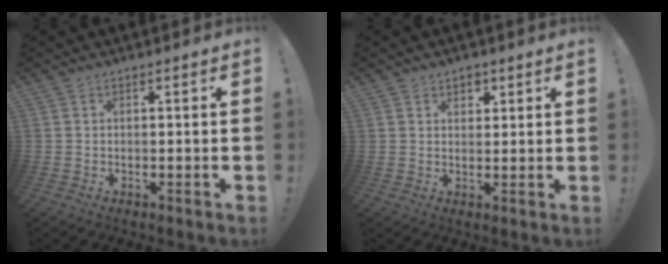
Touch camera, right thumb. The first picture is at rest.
{"total": 2.8, "force": [1.7, 2.1, 0.7], "torque": [0.002, -0.011, 0.028]}